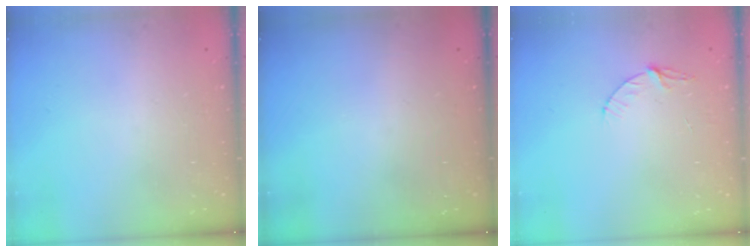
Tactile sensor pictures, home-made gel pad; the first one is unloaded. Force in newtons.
{"total": 0.0}
{"total": 4.7, "press": 4.7, "slide": 0.4}